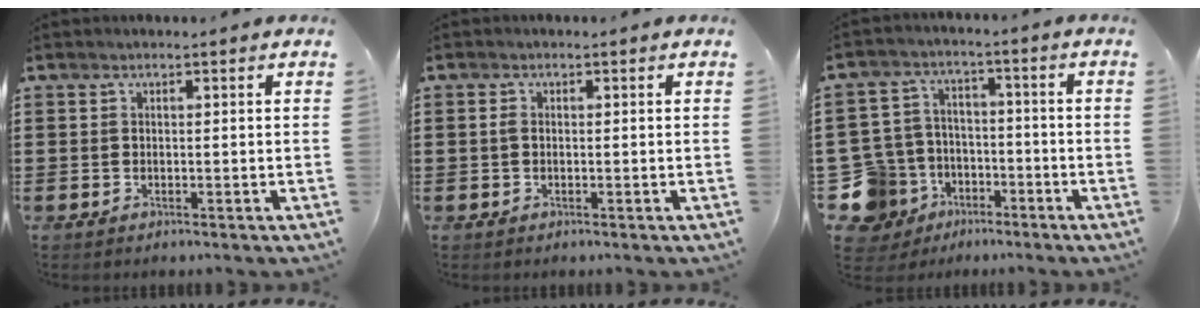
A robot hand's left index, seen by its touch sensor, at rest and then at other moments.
{"total": 1.0, "force": [-0.1, 0.6, 0.9], "torque": [-0.019, 0.002, -0.002]}
{"total": 9.8, "force": [-5.3, 7.8, 2.6], "torque": [-0.102, 0.027, -0.101]}